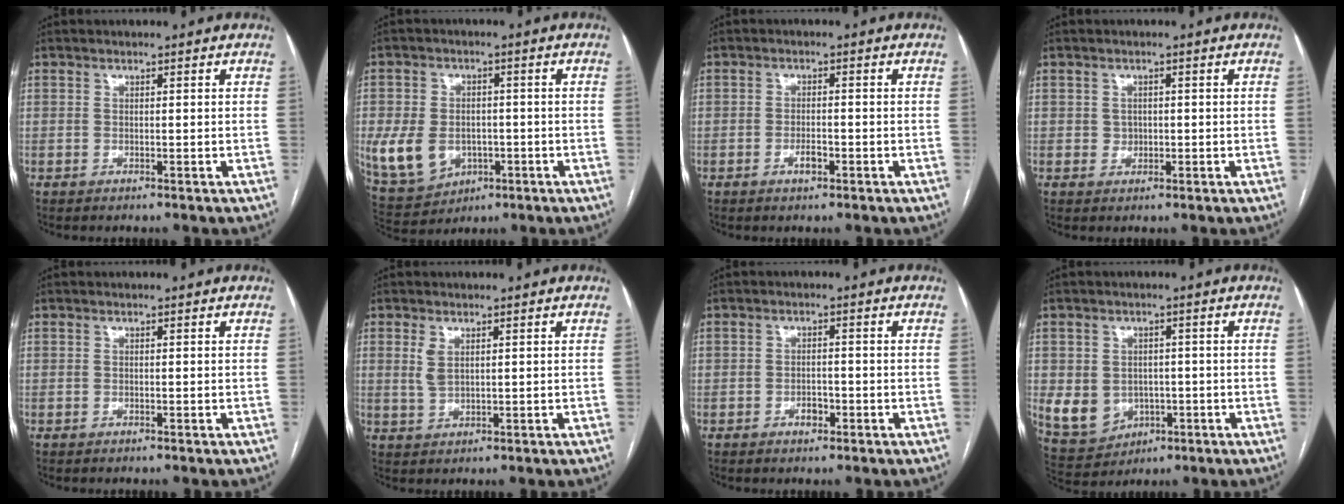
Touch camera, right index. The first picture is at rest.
{"total": 11.0, "force": [-2.4, 8.5, 6.5], "torque": [-0.140, 0.011, -0.022]}
{"total": 2.3, "force": [-1.1, 1.0, 1.8], "torque": [-0.031, 0.003, -0.016]}
{"total": 1.7, "force": [0.1, 1.6, 0.6], "torque": [-0.007, 0.002, 0.006]}
{"total": 0.0}
{"total": 2.8, "force": [1.1, 1.3, 2.2], "torque": [-0.050, 0.001, 0.028]}
{"total": 2.3, "force": [-1.1, 1.5, 1.4], "torque": [-0.018, 0.005, -0.014]}
{"total": 7.2, "force": [-1.1, 6.4, 3.3], "torque": [-0.066, 0.017, 0.003]}